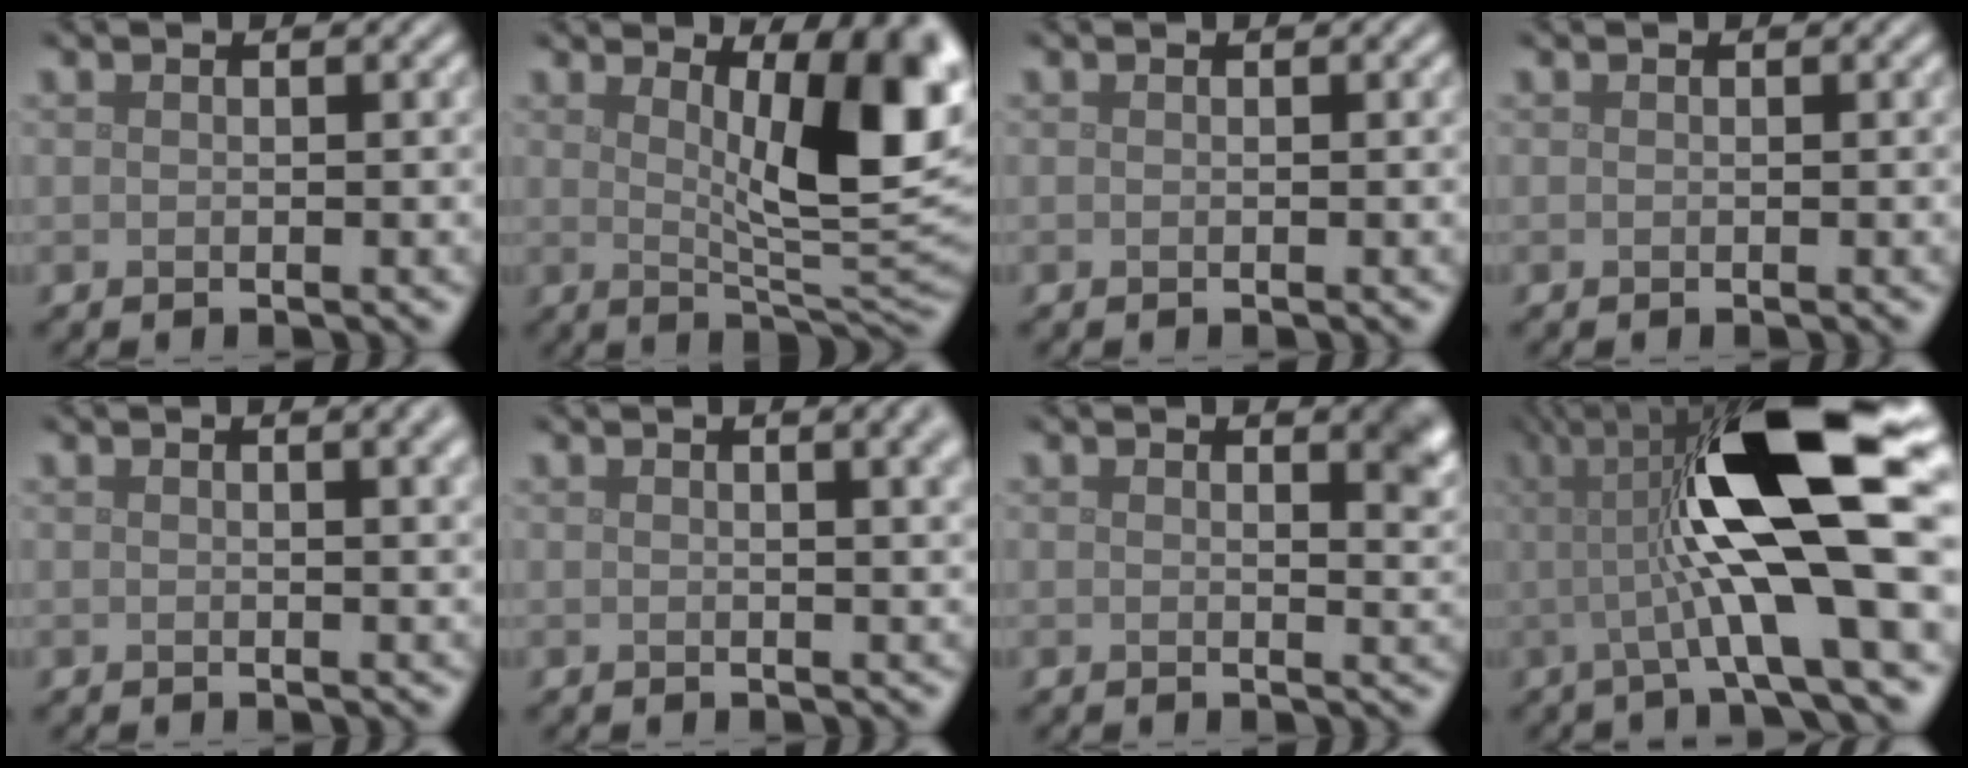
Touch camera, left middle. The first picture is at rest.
{"total": 9.2, "force": [2.7, 2.5, 8.5], "torque": [-0.111, -0.006, 0.048]}
{"total": 0.0}
{"total": 0.0}
{"total": 4.1, "force": [2.0, 1.6, 3.2], "torque": [-0.022, 0.012, 0.019]}
{"total": 5.8, "force": [2.6, 2.5, 4.5], "torque": [-0.026, 0.027, 0.014]}
{"total": 2.9, "force": [1.7, 1.0, 2.2], "torque": [-0.019, 0.002, 0.024]}
{"total": 14.0, "force": [1.6, 3.2, 13.6], "torque": [-0.209, 0.015, 0.021]}